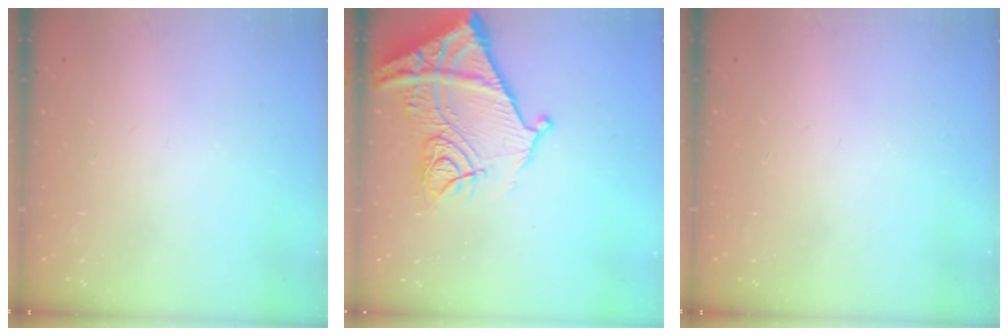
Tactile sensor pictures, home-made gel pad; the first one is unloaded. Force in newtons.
{"total": 18.1, "press": 18.0, "slide": 1.9}
{"total": 0.0}